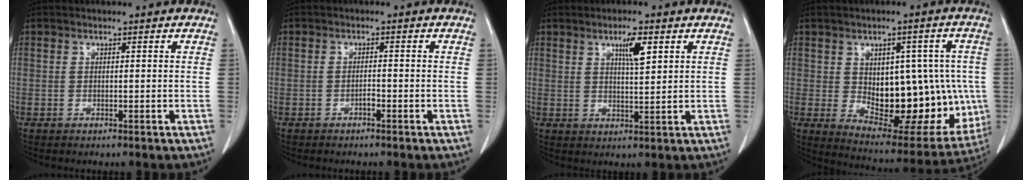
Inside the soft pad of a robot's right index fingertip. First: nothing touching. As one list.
[{"total": 0.9, "force": [-0.6, 0.3, 0.6], "torque": [-0.013, 0.001, -0.011]}, {"total": 4.4, "force": [2.1, 0.7, 3.7], "torque": [-0.065, -0.002, 0.037]}, {"total": 19.8, "force": [-1.1, 9.8, 17.1], "torque": [-0.224, 0.005, 0.015]}]